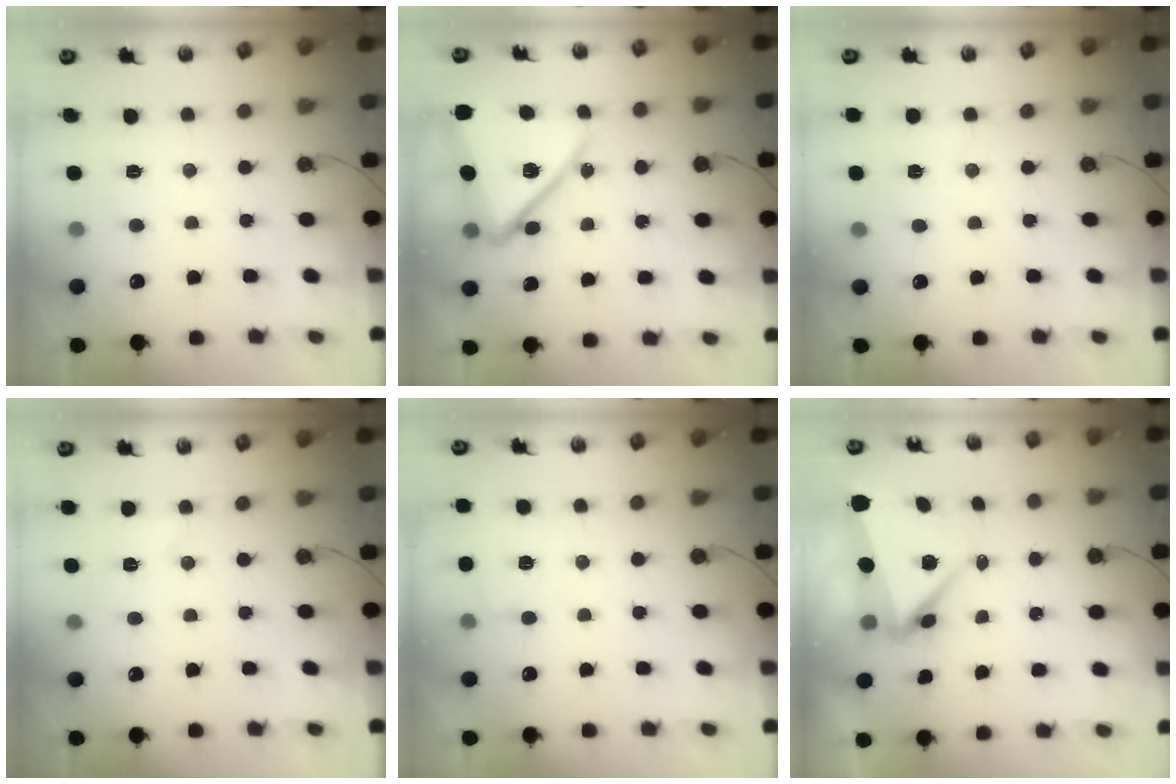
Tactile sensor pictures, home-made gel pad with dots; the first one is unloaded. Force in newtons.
{"total": 17.3, "press": 17.3, "slide": 1.4}
{"total": 2.6, "press": 2.2, "slide": 1.5}
{"total": 3.4, "press": 3.1, "slide": 1.3}
{"total": 3.4, "press": 3.4, "slide": 0.5}
{"total": 7.2, "press": 7.0, "slide": 1.8}